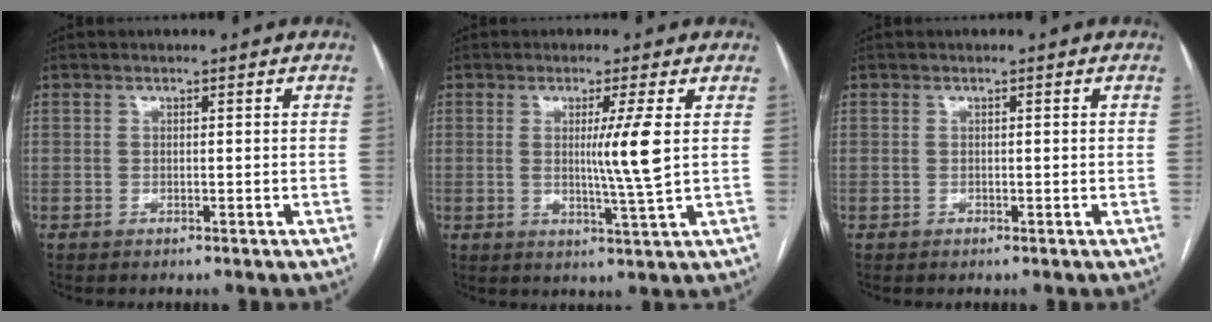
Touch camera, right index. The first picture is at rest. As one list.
[{"total": 6.3, "force": [0.9, -1.4, 6.0], "torque": [-0.102, -0.015, 0.018]}, {"total": 0.0}]